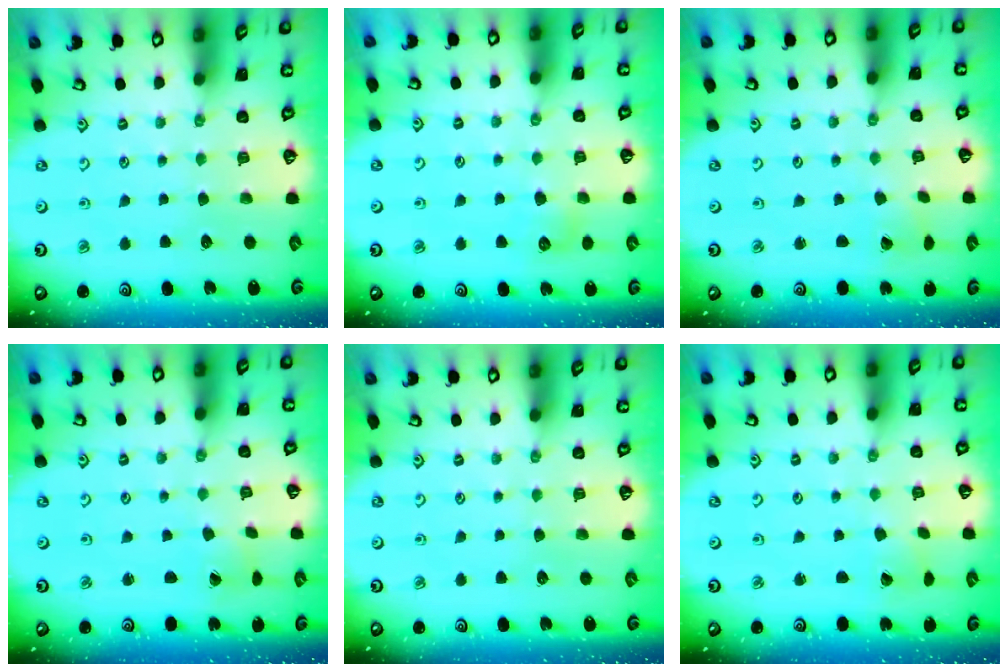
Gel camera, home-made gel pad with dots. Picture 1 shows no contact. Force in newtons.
{"total": 7.0, "press": 6.9, "slide": 1.0}
{"total": 1.6, "press": 1.5, "slide": 0.4}
{"total": 1.5, "press": 1.5, "slide": 0.1}
{"total": 0.0}
{"total": 1.6, "press": 1.5, "slide": 0.4}